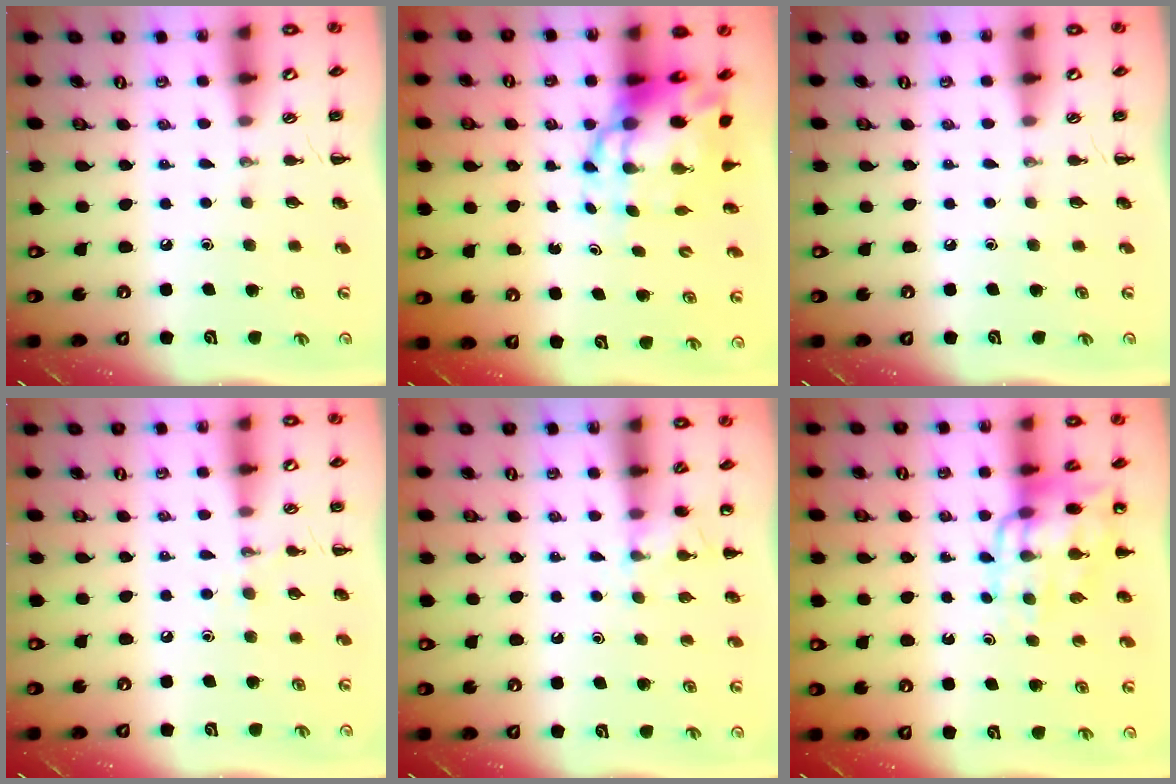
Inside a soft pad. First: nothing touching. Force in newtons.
{"total": 10.1, "press": 9.7, "slide": 2.8}
{"total": 0.0}
{"total": 5.8, "press": 5.6, "slide": 1.6}
{"total": 5.8, "press": 5.5, "slide": 1.9}
{"total": 12.6, "press": 12.3, "slide": 2.8}